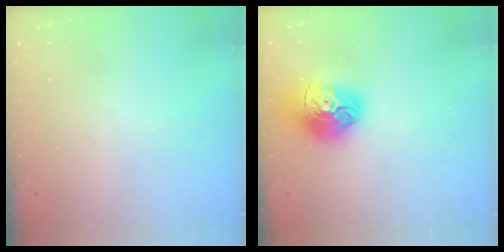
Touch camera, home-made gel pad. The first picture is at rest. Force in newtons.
{"total": 16.9, "press": 16.8, "slide": 1.7}